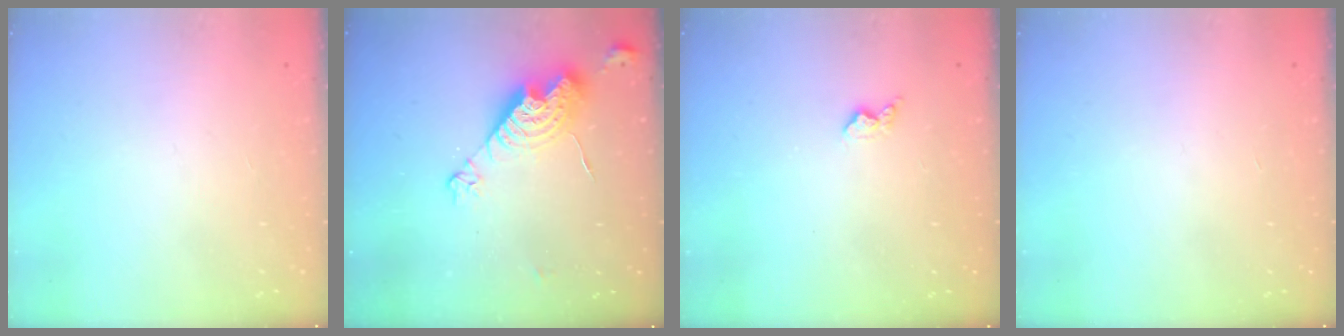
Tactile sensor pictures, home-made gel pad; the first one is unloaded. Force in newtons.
{"total": 12.0, "press": 11.9, "slide": 1.0}
{"total": 4.1, "press": 4.0, "slide": 0.6}
{"total": 0.0}